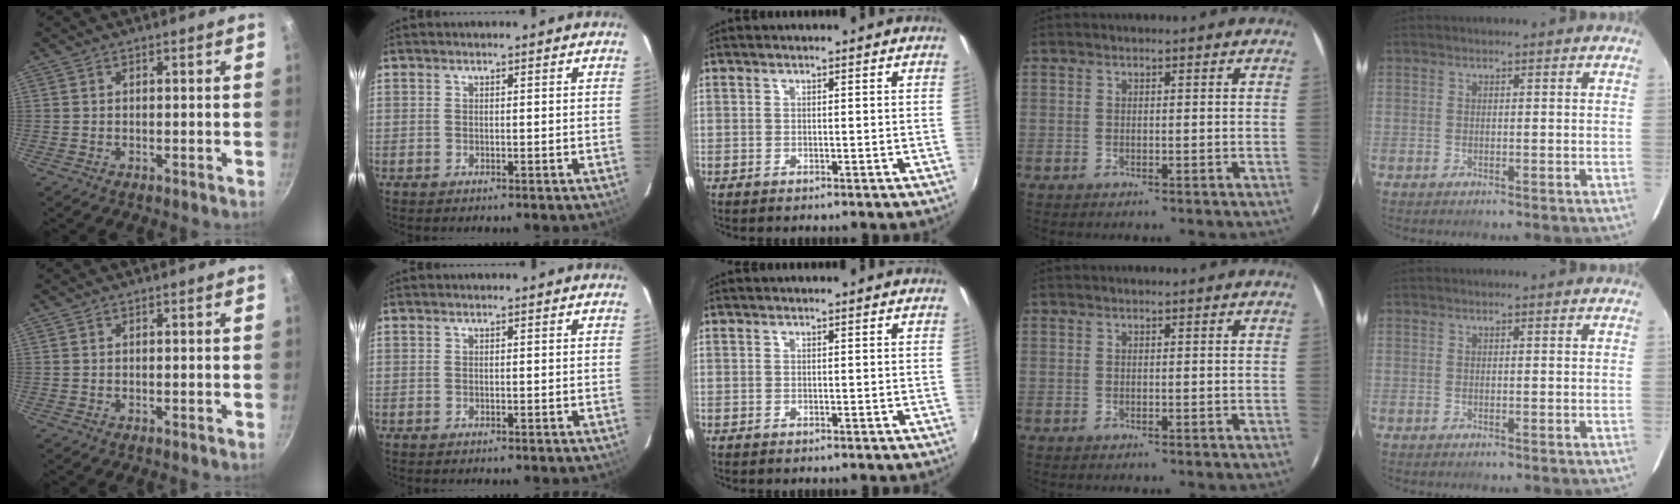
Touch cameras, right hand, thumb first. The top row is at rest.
{}